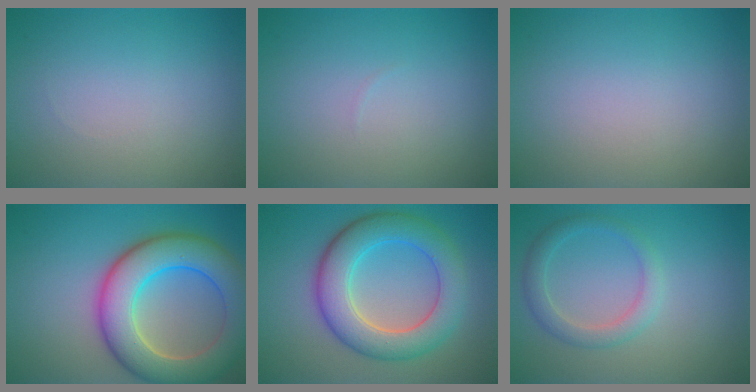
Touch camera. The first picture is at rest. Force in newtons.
{"total": 0.0}
{"total": 0.0}
{"total": 9.6, "press": 9.6, "slide": 0.4}
{"total": 7.4, "press": 7.4, "slide": 0.5}
{"total": 2.4, "press": 2.4, "slide": 0.2}